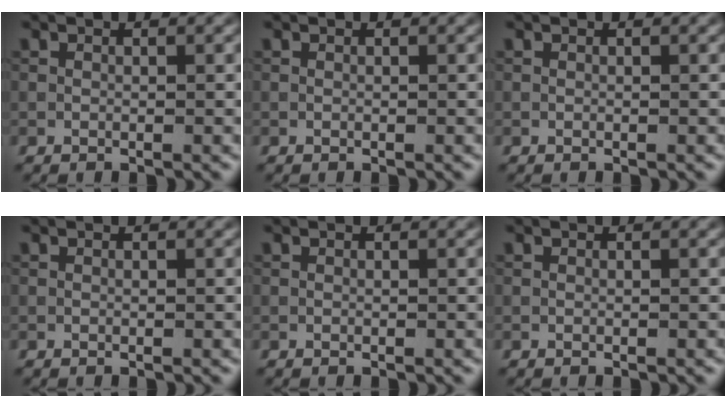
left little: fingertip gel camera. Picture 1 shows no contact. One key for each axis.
{"total": 0.0}
{"total": 0.0}
{"total": 0.0}
{"total": 0.0}
{"total": 0.0}